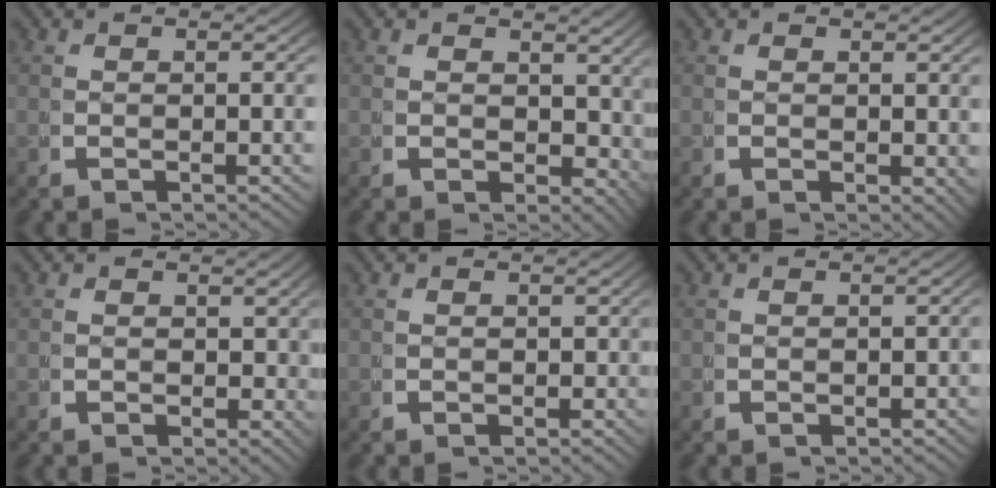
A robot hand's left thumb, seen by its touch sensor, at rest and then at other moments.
{"total": 3.8, "force": [1.7, 2.7, 2.1], "torque": [-0.019, -0.014, 0.034]}
{"total": 1.3, "force": [0.6, 0.8, 0.9], "torque": [-0.006, -0.007, 0.012]}
{"total": 1.6, "force": [0.6, 1.3, 0.7], "torque": [-0.002, -0.008, 0.012]}
{"total": 0.8, "force": [-0.1, 0.8, 0.3], "torque": [-0.002, -0.006, 0.000]}
{"total": 0.8, "force": [-0.5, 0.5, 0.4], "torque": [-0.001, -0.004, -0.007]}